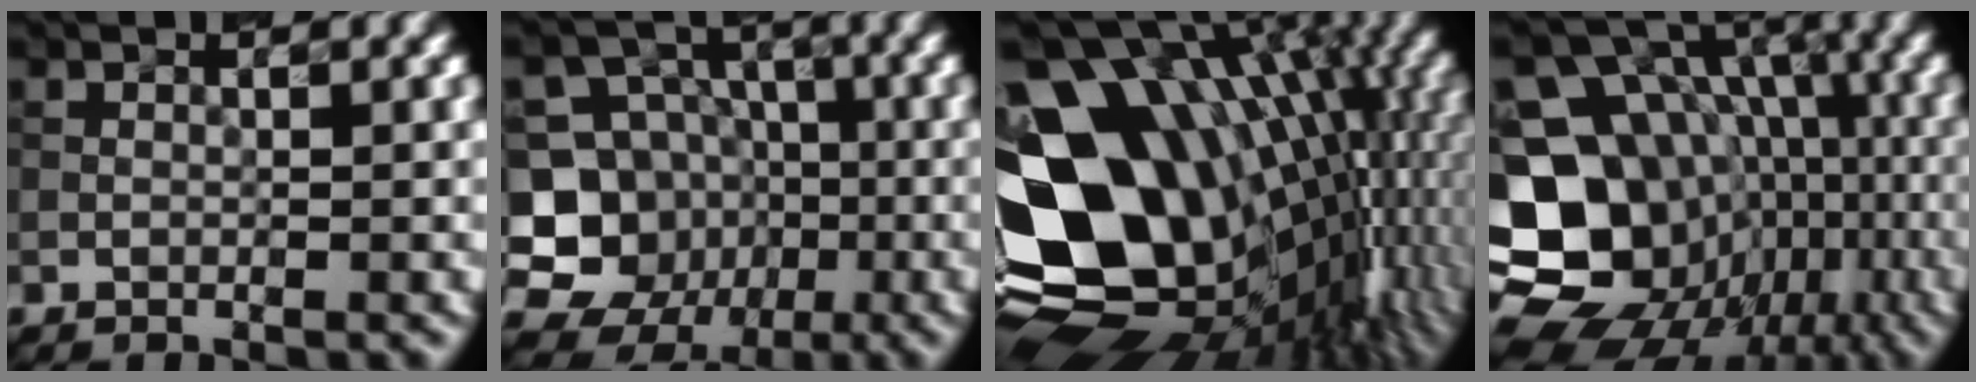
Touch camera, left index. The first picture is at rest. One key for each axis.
{"total": 12.9, "fx": -4.2, "fy": 11.9, "fz": 3.0, "tx": -0.088, "ty": -0.008, "tz": -0.073}
{"total": 18.3, "fx": -0.2, "fy": 12.9, "fz": 12.9, "tx": -0.236, "ty": -0.011, "tz": 0.018}
{"total": 17.9, "fx": -5.8, "fy": 14.7, "fz": 8.5, "tx": -0.175, "ty": -0.003, "tz": -0.086}